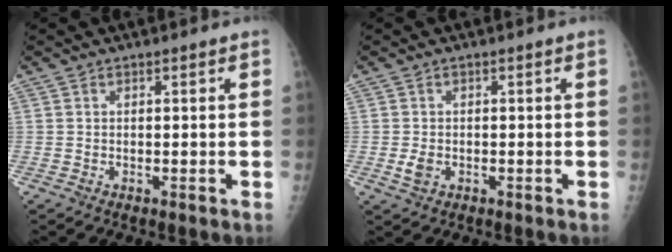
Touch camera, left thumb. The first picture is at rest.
{"total": 2.2, "force": [-0.4, 1.6, 1.4], "torque": [-0.024, -0.002, -0.007]}